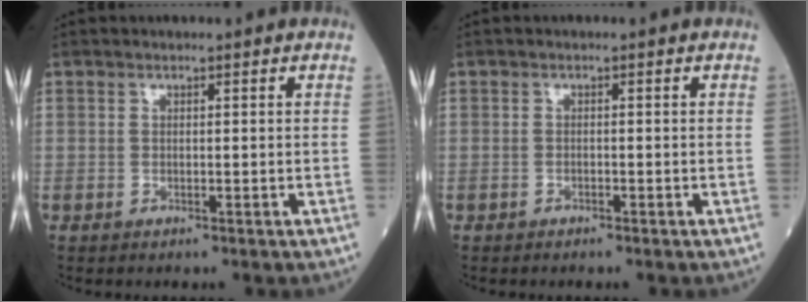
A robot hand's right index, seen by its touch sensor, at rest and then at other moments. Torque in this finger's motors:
{"motor_torque": [0.08, -0.03, 0.05, 0.00]}